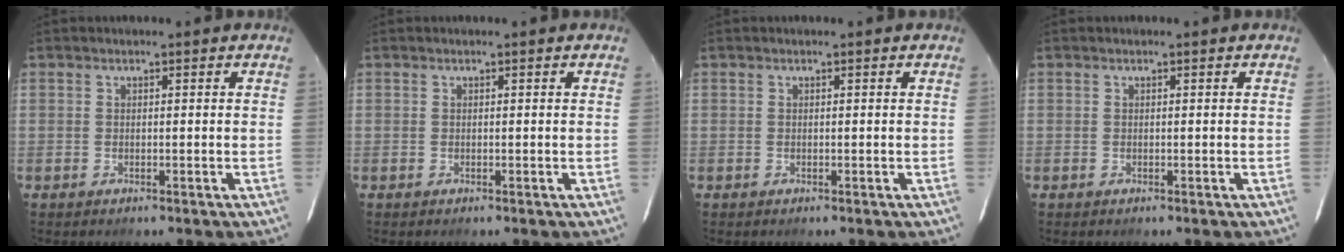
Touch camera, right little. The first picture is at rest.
{"total": 0.0}
{"total": 0.0}
{"total": 0.0}